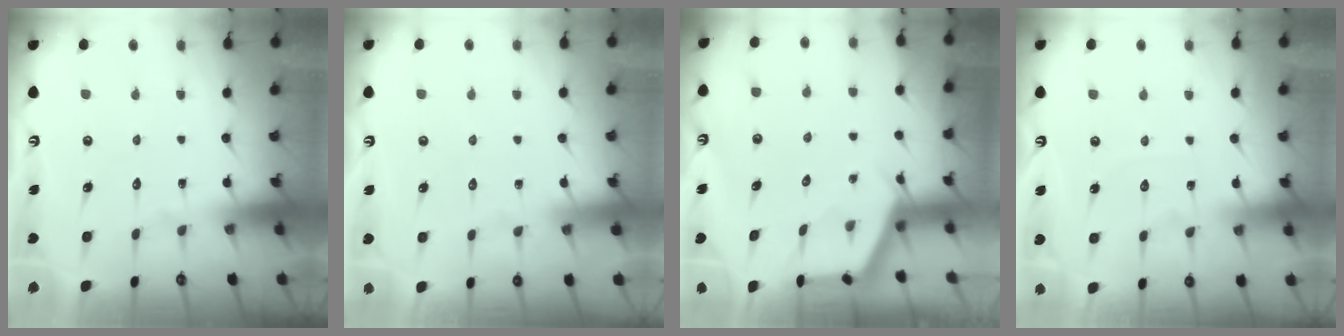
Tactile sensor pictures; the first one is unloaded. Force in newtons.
{"total": 1.6, "press": 1.6, "slide": 0.3}
{"total": 2.6, "press": 2.6, "slide": 0.3}
{"total": 4.7, "press": 4.6, "slide": 0.5}